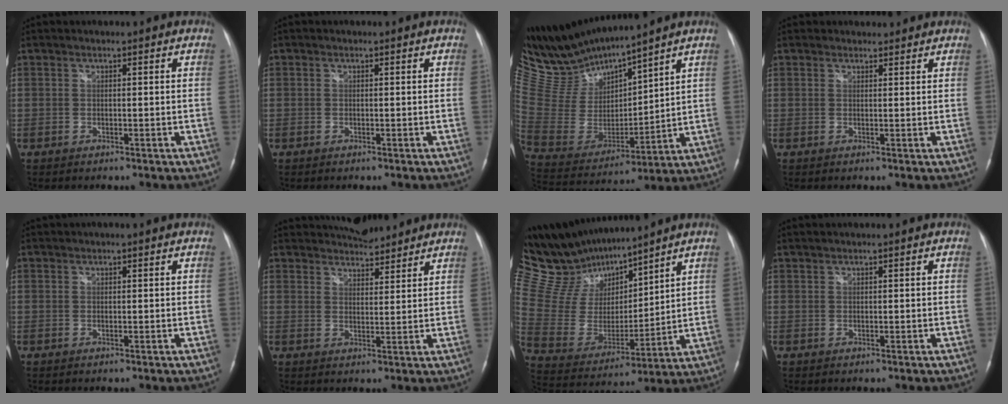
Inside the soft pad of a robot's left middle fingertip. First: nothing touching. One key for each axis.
{"total": 0.0}
{"total": 13.1, "fx": 12.7, "fy": 0.5, "fz": 3.3, "tx": -0.093, "ty": -0.003, "tz": 0.270}
{"total": 2.4, "fx": 2.2, "fy": 0.8, "fz": 0.0, "tx": -0.001, "ty": 0.019, "tz": 0.030}
{"total": 2.2, "fx": 1.9, "fy": 0.1, "fz": 1.3, "tx": -0.016, "ty": 0.031, "tz": 0.031}
{"total": 8.8, "fx": 8.4, "fy": 1.7, "fz": 2.3, "tx": -0.042, "ty": 0.014, "tz": 0.126}
{"total": 17.1, "fx": 15.6, "fy": 3.8, "fz": 5.8, "tx": -0.126, "ty": 0.006, "tz": 0.305}
{"total": 0.8, "fx": 0.8, "fy": 0.0, "fz": 0.1, "tx": -0.007, "ty": 0.007, "tz": 0.021}